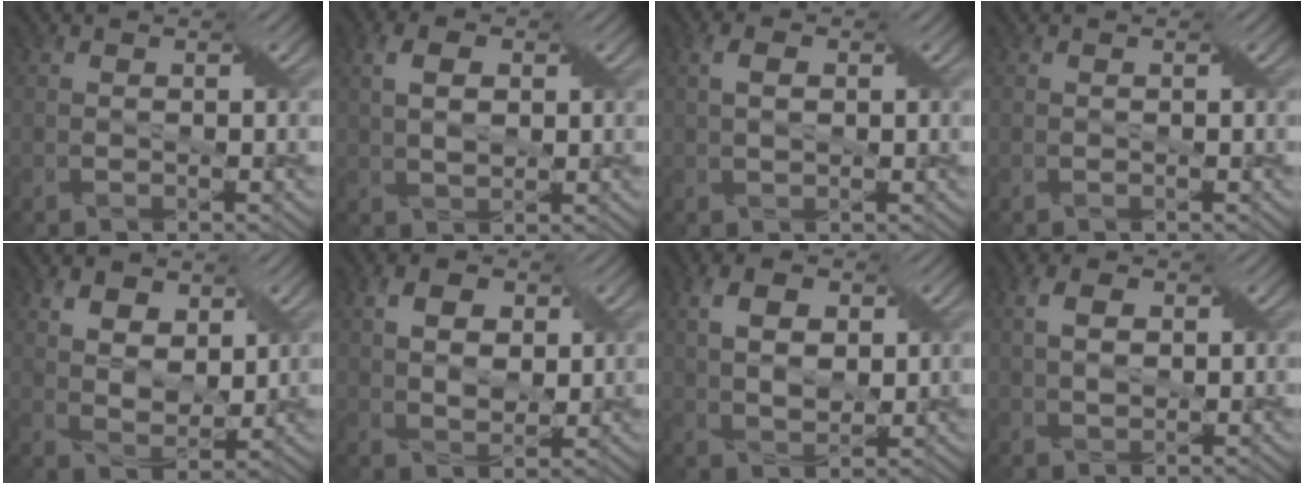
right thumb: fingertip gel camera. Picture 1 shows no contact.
{"total": 4.3, "force": [1.2, 2.5, 3.3], "torque": [-0.070, 0.002, 0.019]}
{"total": 2.7, "force": [0.7, 1.6, 2.1], "torque": [-0.043, 0.002, 0.013]}
{"total": 0.0}
{"total": 6.5, "force": [3.4, 3.9, 3.9], "torque": [-0.087, -0.008, 0.059]}
{"total": 5.7, "force": [2.0, 3.6, 3.9], "torque": [-0.076, 0.002, 0.035]}
{"total": 6.2, "force": [2.0, 3.8, 4.5], "torque": [-0.091, 0.005, 0.034]}
{"total": 3.8, "force": [1.1, 2.2, 2.9], "torque": [-0.062, 0.004, 0.020]}